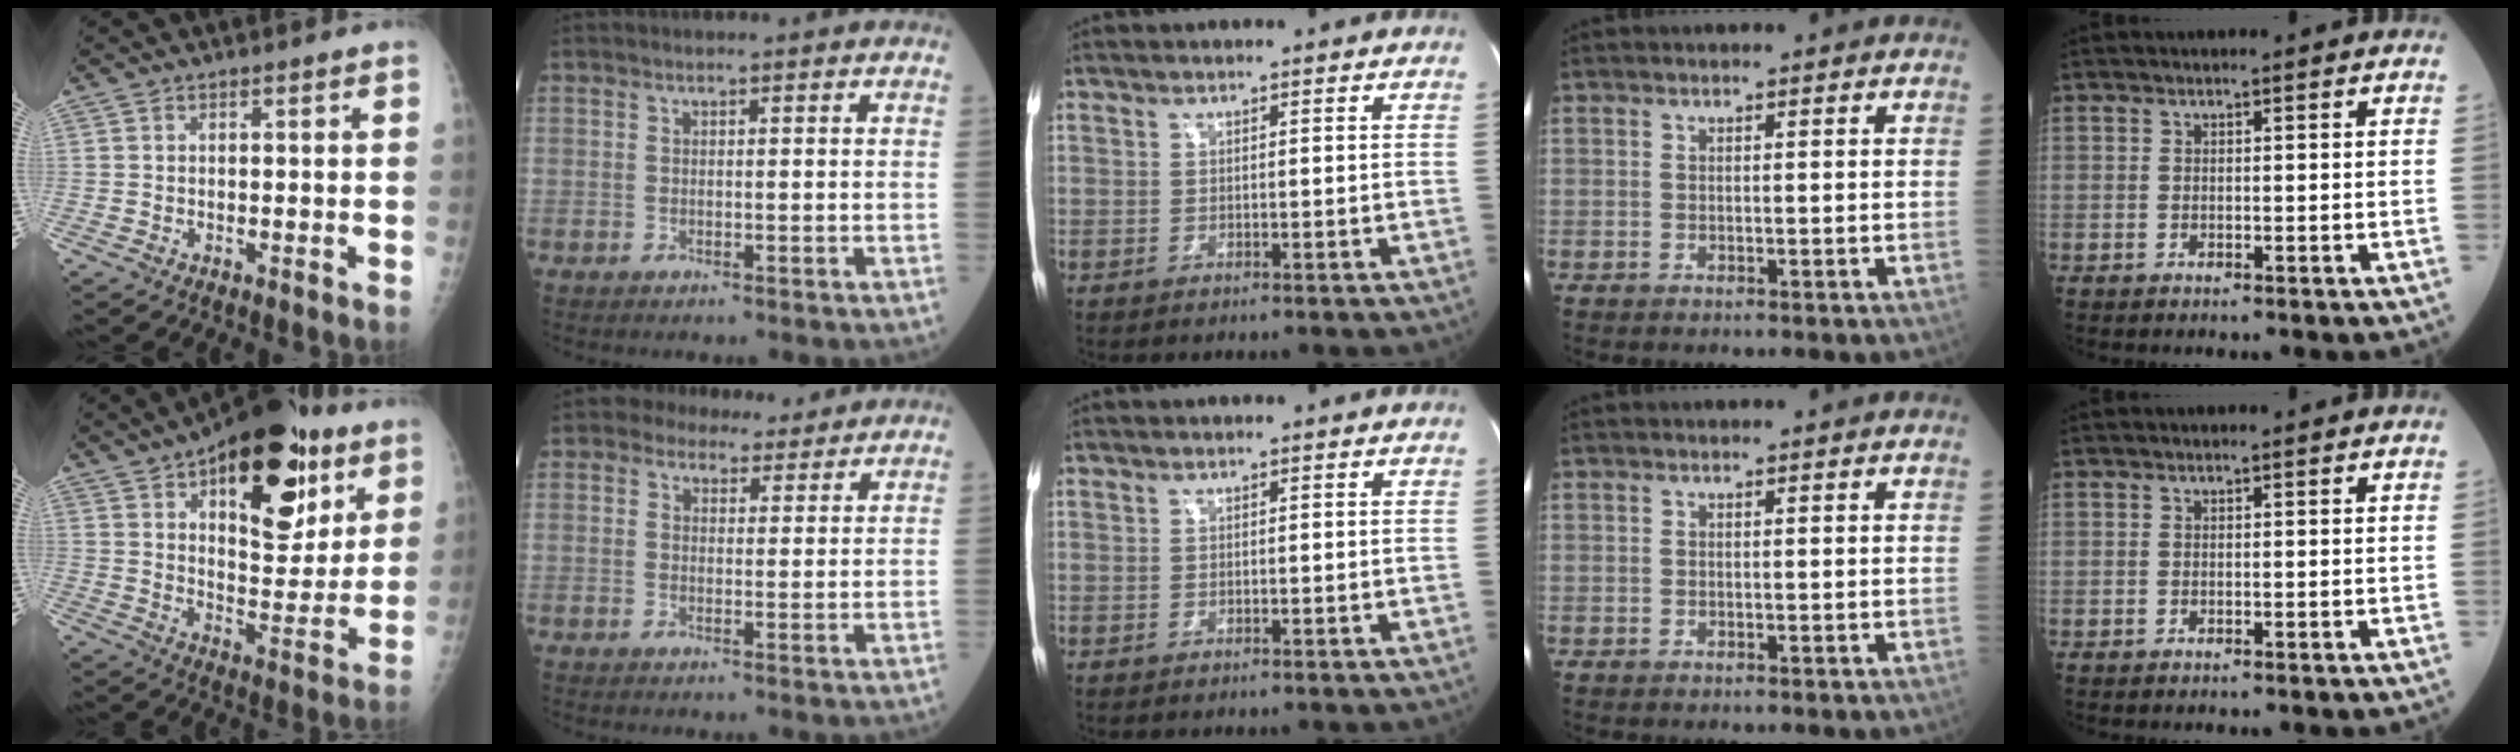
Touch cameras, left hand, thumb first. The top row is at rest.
{"thumb": {"total": 24.0, "force": [11.7, 11.7, 17.4], "torque": [-0.205, -0.034, 0.176]}, "index": {"total": 5.8, "force": [4.9, 2.8, 1.2], "torque": [-0.014, 0.013, 0.066]}}